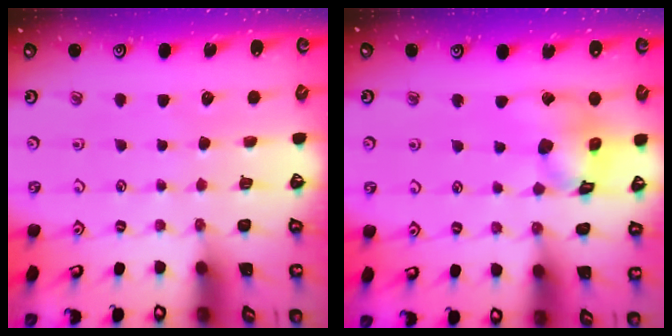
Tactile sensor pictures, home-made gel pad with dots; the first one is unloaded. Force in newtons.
{"total": 14.0, "press": 13.9, "slide": 1.7}